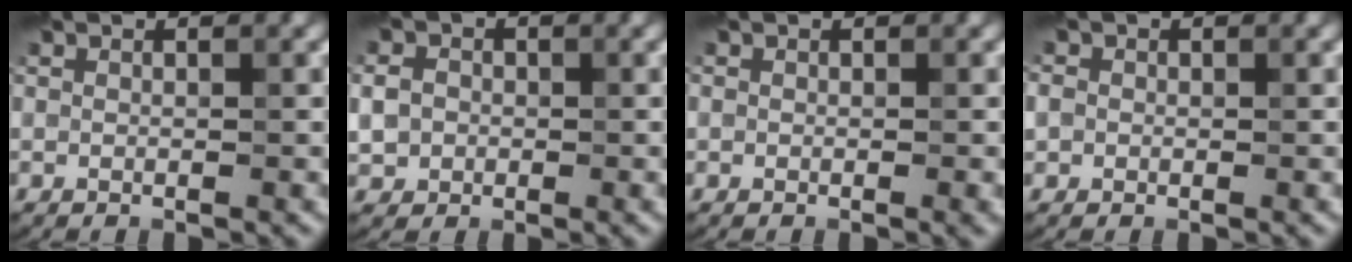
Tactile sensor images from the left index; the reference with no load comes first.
{"total": 3.2, "force": [-0.2, 2.9, 1.3], "torque": [-0.018, 0.012, -0.014]}
{"total": 1.1, "force": [-0.1, 0.8, 0.8], "torque": [-0.001, 0.000, -0.003]}
{"total": 3.2, "force": [0.4, 2.9, 1.4], "torque": [-0.016, 0.028, -0.025]}